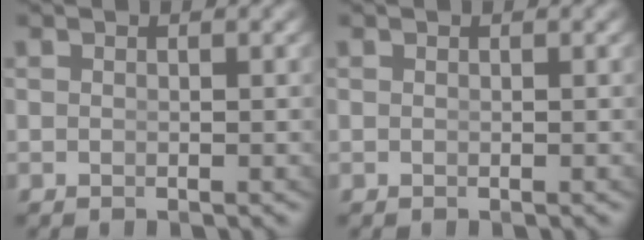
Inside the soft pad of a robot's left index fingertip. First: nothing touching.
{"total": 0.0}